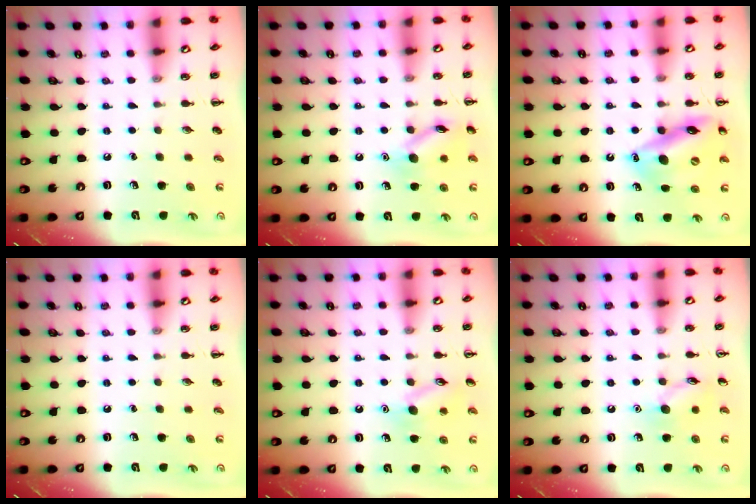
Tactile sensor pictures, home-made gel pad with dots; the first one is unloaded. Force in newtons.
{"total": 11.8, "press": 11.8, "slide": 0.5}
{"total": 16.0, "press": 15.4, "slide": 4.0}
{"total": 0.0}
{"total": 10.6, "press": 10.5, "slide": 1.6}
{"total": 8.1, "press": 8.1, "slide": 0.7}